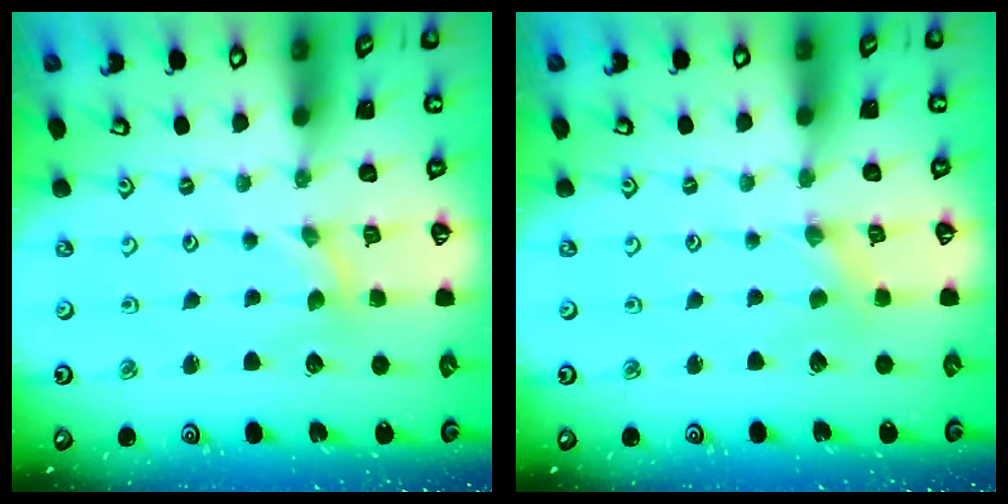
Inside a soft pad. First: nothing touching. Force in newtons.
{"total": 0.0}